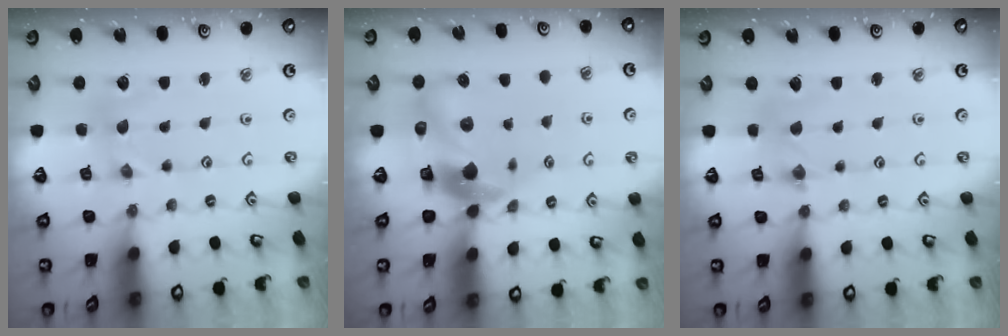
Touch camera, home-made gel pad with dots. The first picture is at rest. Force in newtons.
{"total": 11.2, "press": 11.1, "slide": 1.7}
{"total": 1.6, "press": 1.6, "slide": 0.2}